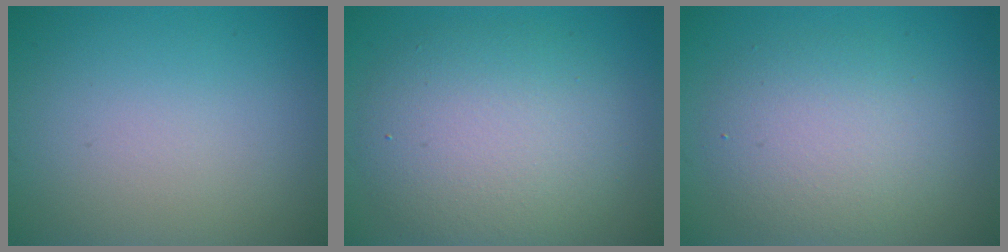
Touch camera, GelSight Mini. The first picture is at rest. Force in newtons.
{"total": 7.0, "press": 7.0, "slide": 0.2}
{"total": 4.7, "press": 4.6, "slide": 0.4}